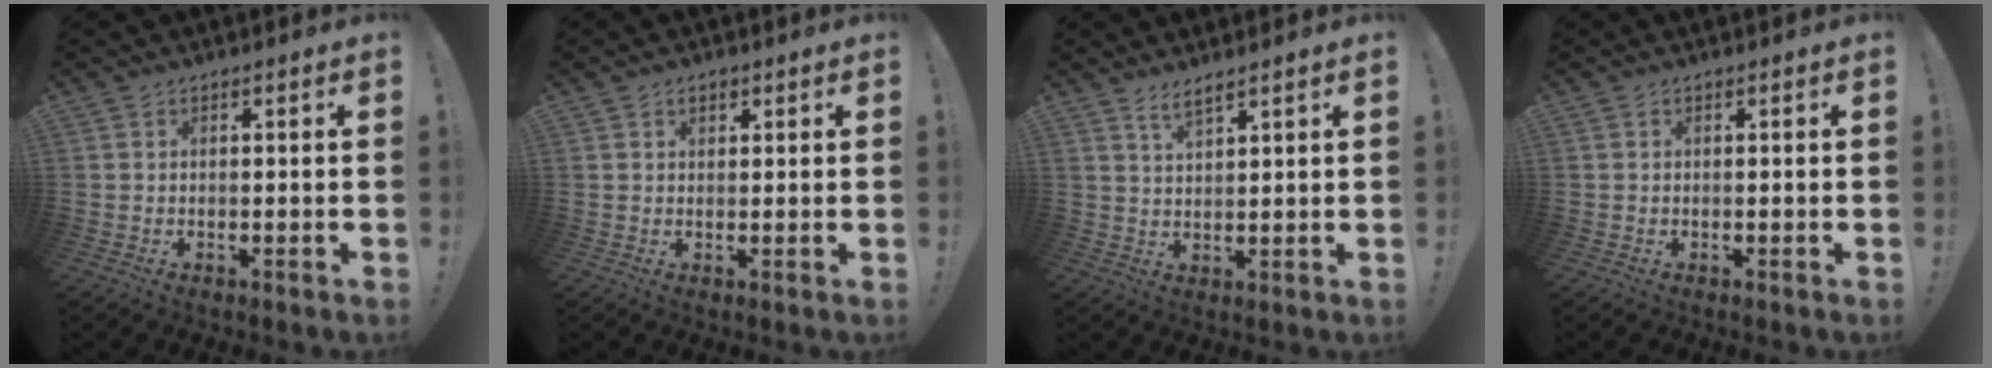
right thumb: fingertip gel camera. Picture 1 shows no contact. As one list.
[{"total": 1.7, "force": [0.9, 1.1, 1.0], "torque": [-0.014, 0.000, 0.014]}, {"total": 3.7, "force": [3.0, 0.4, 2.2], "torque": [-0.049, -0.013, 0.053]}, {"total": 0.0}]